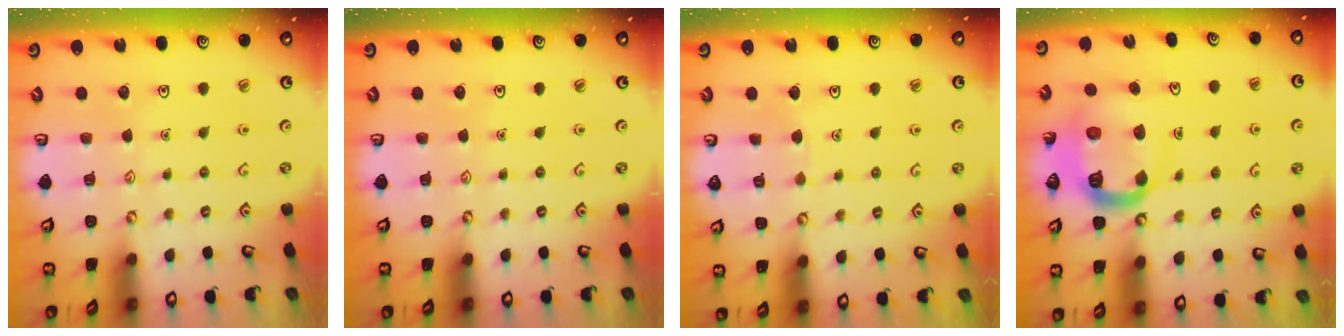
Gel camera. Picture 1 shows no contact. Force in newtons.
{"total": 0.0}
{"total": 2.3, "press": 2.3, "slide": 0.1}
{"total": 13.4, "press": 13.3, "slide": 1.6}